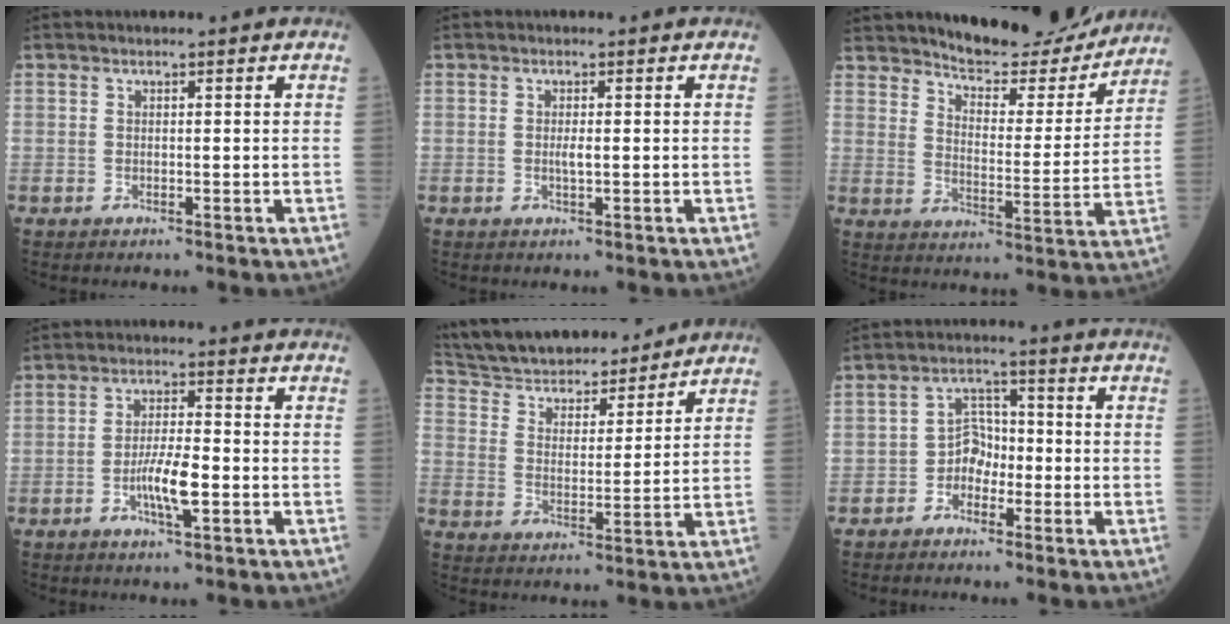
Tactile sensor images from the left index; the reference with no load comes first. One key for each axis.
{"total": 0.9, "fx": -0.1, "fy": 0.1, "fz": 0.9, "tx": -0.018, "ty": -0.006, "tz": -0.003}
{"total": 14.9, "fx": 14.0, "fy": 3.4, "fz": 3.9, "tx": -0.048, "ty": -0.030, "tz": 0.188}
{"total": 5.6, "fx": -2.0, "fy": 0.8, "fz": 5.2, "tx": -0.099, "ty": -0.006, "tz": -0.038}
{"total": 18.7, "fx": 17.0, "fy": 5.0, "fz": 6.1, "tx": -0.114, "ty": 0.019, "tz": 0.274}
{"total": 4.1, "fx": -2.0, "fy": 2.8, "fz": 2.3, "tx": -0.032, "ty": 0.008, "tz": -0.045}